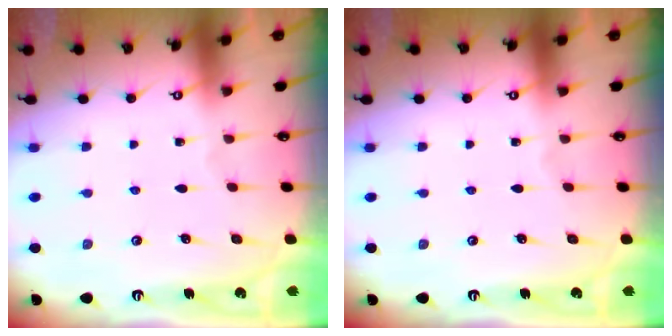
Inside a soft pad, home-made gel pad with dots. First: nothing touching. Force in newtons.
{"total": 0.0}